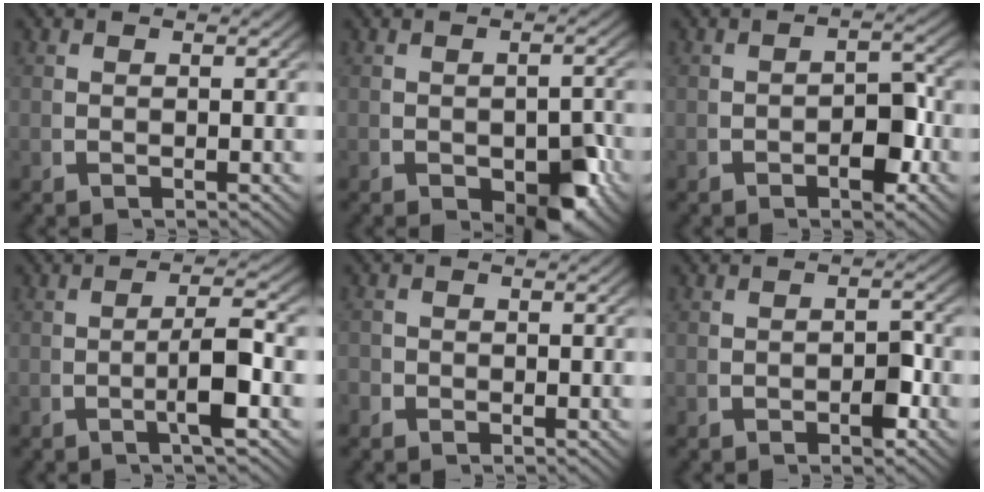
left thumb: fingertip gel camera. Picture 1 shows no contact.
{"total": 5.6, "force": [-1.8, 3.0, 4.3], "torque": [-0.060, -0.029, -0.015]}
{"total": 3.5, "force": [-1.0, 1.8, 2.8], "torque": [-0.043, -0.010, -0.012]}
{"total": 4.2, "force": [-0.6, 0.8, 4.1], "torque": [-0.074, 0.000, -0.013]}
{"total": 0.9, "force": [-0.6, 0.7, -0.1], "torque": [0.002, -0.007, -0.014]}
{"total": 2.2, "force": [-0.8, 1.1, 1.7], "torque": [-0.025, -0.009, -0.012]}